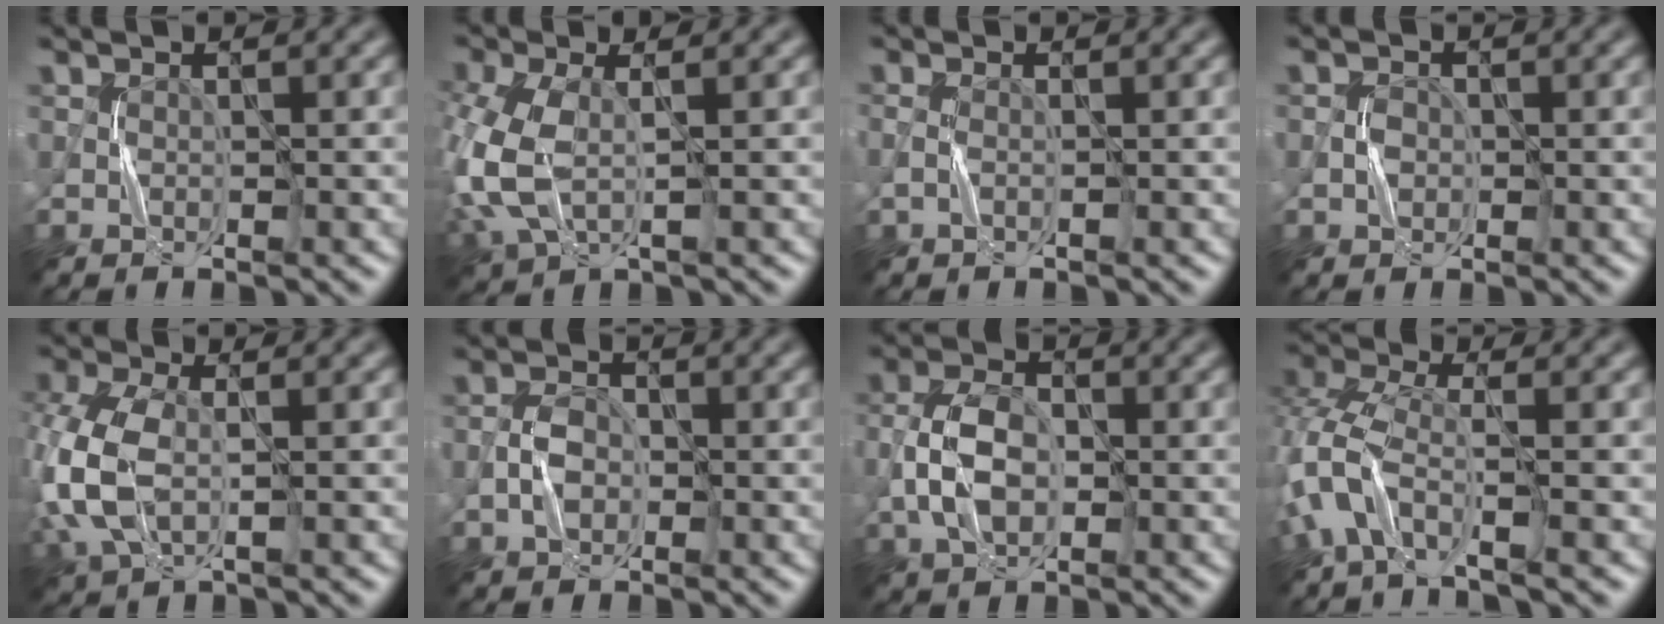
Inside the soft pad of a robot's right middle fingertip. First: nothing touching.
{"total": 6.6, "force": [-0.3, 3.7, 5.4], "torque": [-0.151, 0.001, -0.011]}
{"total": 1.1, "force": [-0.2, 0.4, 1.0], "torque": [-0.027, 0.002, -0.009]}
{"total": 1.2, "force": [-0.3, 1.0, 0.7], "torque": [-0.012, 0.003, -0.008]}
{"total": 7.4, "force": [-0.4, 4.5, 5.9], "torque": [-0.159, 0.003, -0.012]}
{"total": 2.6, "force": [-0.7, 1.7, 1.7], "torque": [-0.032, 0.006, -0.017]}
{"total": 5.1, "force": [-0.8, 3.2, 3.9], "torque": [-0.081, 0.005, -0.020]}
{"total": 5.8, "force": [-2.3, 2.9, 4.4], "torque": [-0.111, 0.006, -0.057]}